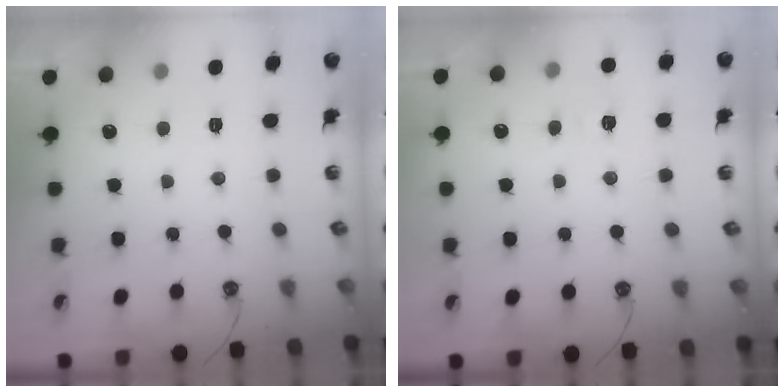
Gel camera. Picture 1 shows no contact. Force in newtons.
{"total": 5.1, "press": 5.1, "slide": 0.4}